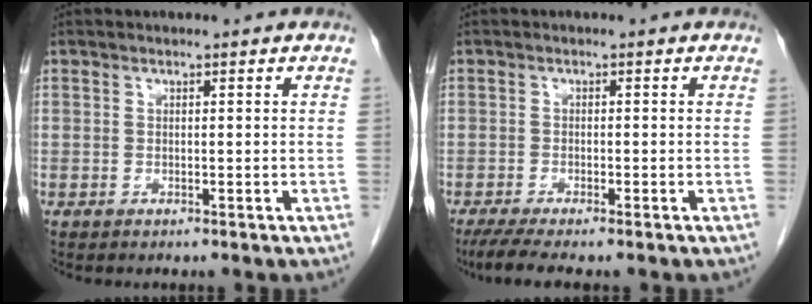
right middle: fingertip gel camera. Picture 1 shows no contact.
{"total": 5.1, "force": [-3.9, 0.5, 3.2], "torque": [-0.055, -0.013, -0.064]}